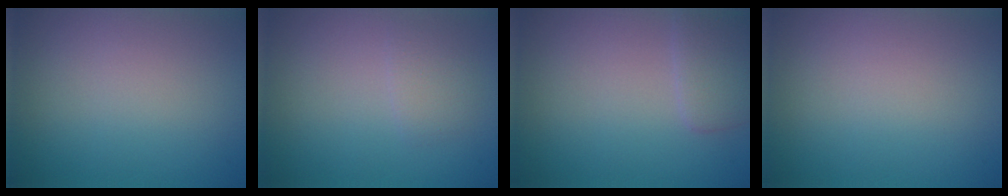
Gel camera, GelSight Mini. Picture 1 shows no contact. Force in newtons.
{"total": 1.3, "press": 1.3, "slide": 0.0}
{"total": 2.1, "press": 2.1, "slide": 0.1}
{"total": 0.0}